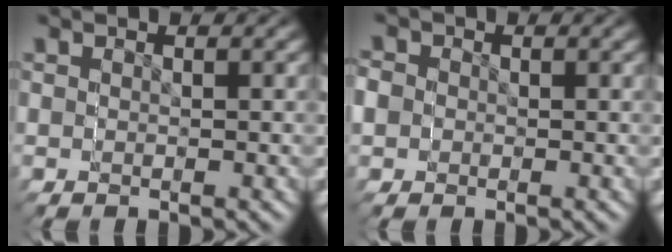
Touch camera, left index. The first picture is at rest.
{"total": 2.9, "force": [0.3, 2.8, -0.4], "torque": [-0.004, -0.027, 0.010]}